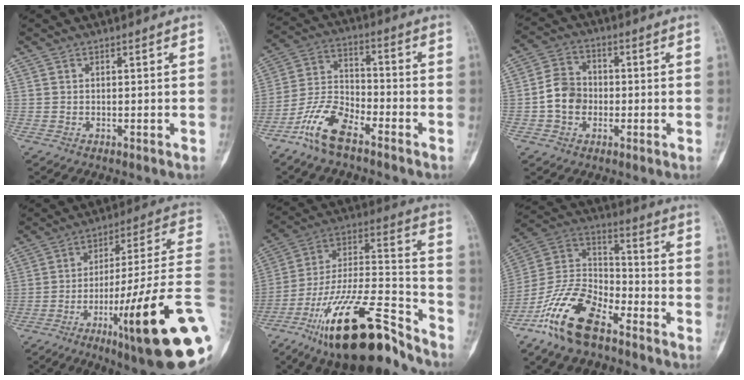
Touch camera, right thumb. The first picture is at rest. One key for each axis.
{"total": 10.7, "fx": -7.2, "fy": 4.3, "fz": 6.6, "tx": -0.143, "ty": 0.045, "tz": -0.148}
{"total": 7.6, "fx": -1.2, "fy": 6.3, "fz": 4.0, "tx": -0.057, "ty": 0.023, "tz": -0.032}
{"total": 26.4, "fx": -8.4, "fy": 2.7, "fz": 24.9, "tx": -0.320, "ty": 0.034, "tz": -0.123}
{"total": 26.4, "fx": -18.2, "fy": 7.4, "fz": 17.7, "tx": -0.293, "ty": 0.084, "tz": -0.313}
{"total": 17.2, "fx": -11.1, "fy": 7.7, "fz": 10.6, "tx": -0.203, "ty": 0.067, "tz": -0.216}